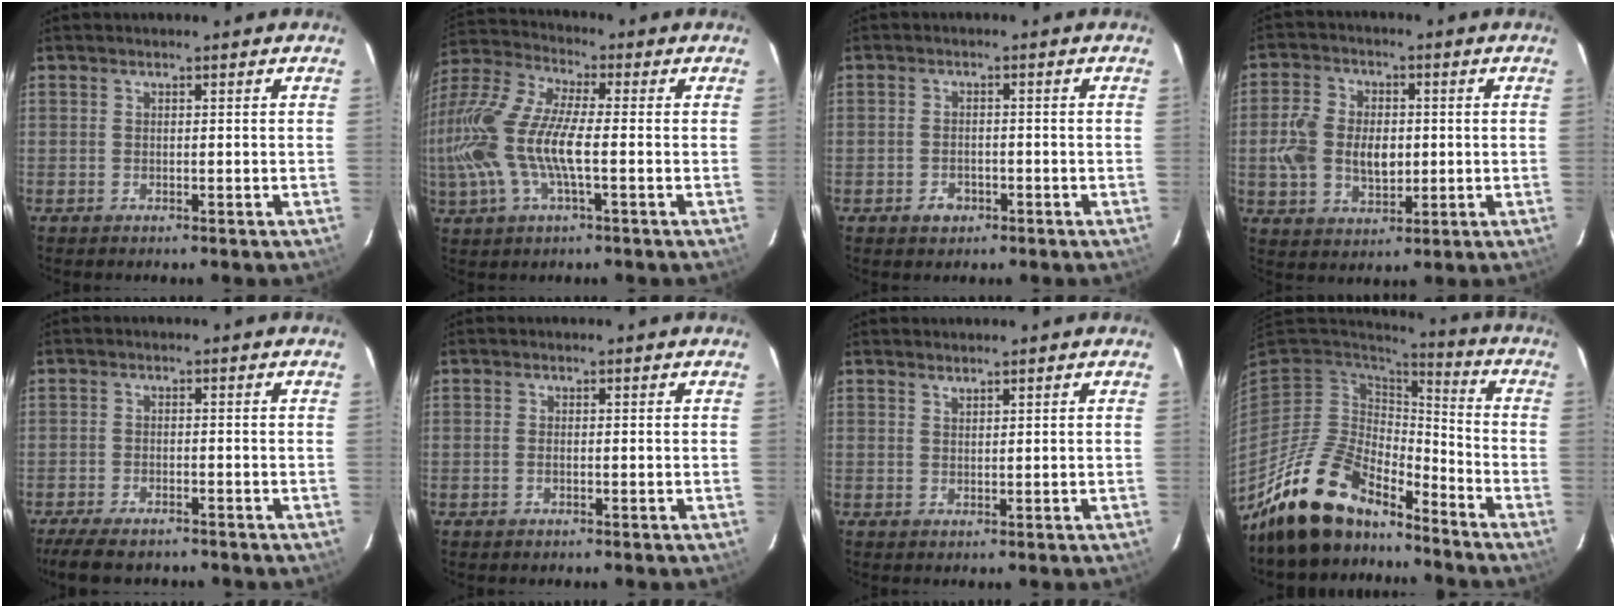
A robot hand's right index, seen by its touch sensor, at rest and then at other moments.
{"total": 18.6, "force": [-2.1, 5.9, 17.5], "torque": [-0.358, -0.003, -0.049]}
{"total": 2.8, "force": [-1.5, 2.1, 1.1], "torque": [-0.021, 0.005, -0.020]}
{"total": 10.0, "force": [-0.2, 7.0, 7.1], "torque": [-0.150, 0.013, -0.001]}
{"total": 8.4, "force": [-6.9, 2.6, 4.0], "torque": [-0.100, -0.023, -0.117]}
{"total": 0.7, "force": [-0.2, 0.3, 0.5], "torque": [-0.011, 0.002, -0.004]}
{"total": 1.0, "force": [0.9, 0.2, 0.2], "torque": [-0.004, 0.000, 0.018]}
{"total": 16.9, "force": [-13.8, 6.5, 7.4], "torque": [-0.160, -0.009, -0.243]}